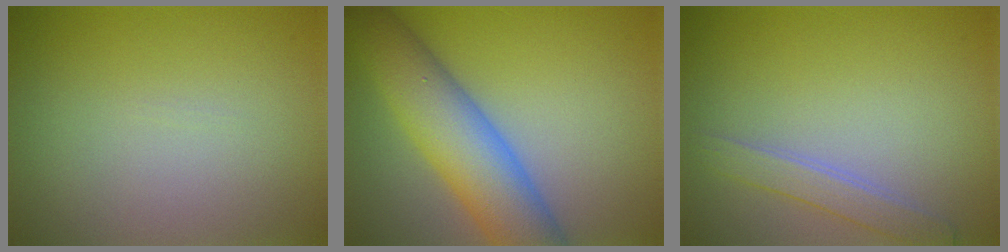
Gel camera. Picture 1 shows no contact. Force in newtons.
{"total": 8.4, "press": 8.4, "slide": 0.5}
{"total": 2.1, "press": 2.1, "slide": 0.1}